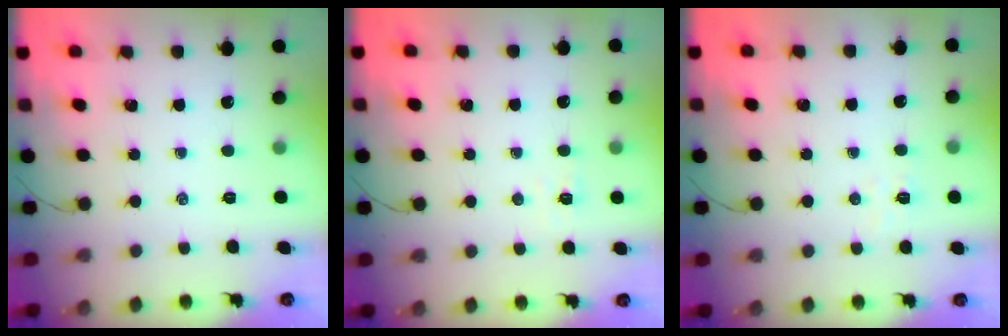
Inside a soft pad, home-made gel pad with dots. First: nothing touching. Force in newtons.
{"total": 2.3, "press": 2.1, "slide": 0.8}
{"total": 3.9, "press": 3.8, "slide": 1.0}